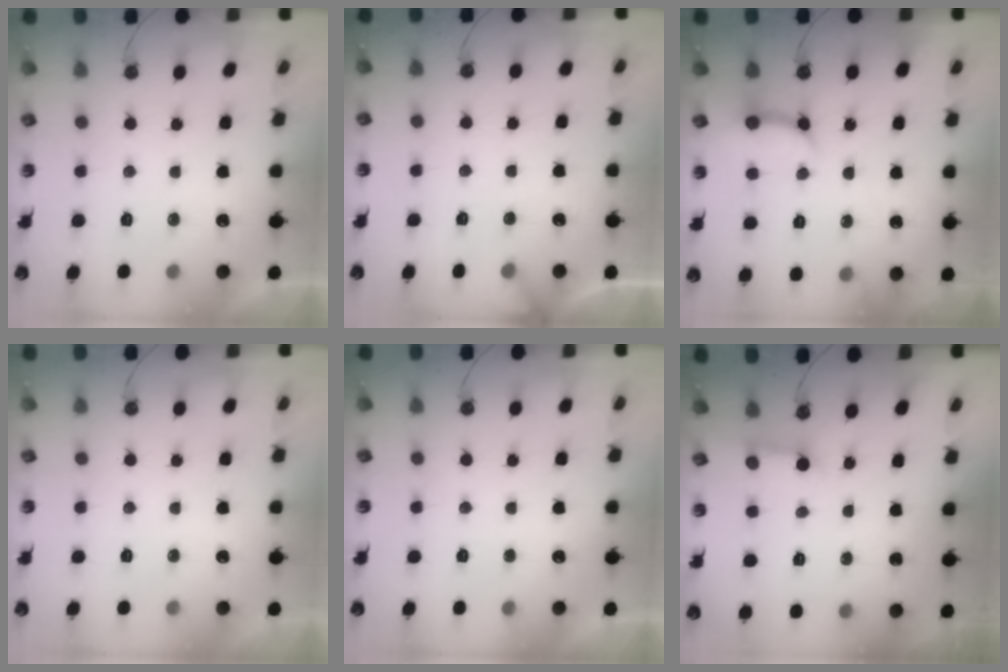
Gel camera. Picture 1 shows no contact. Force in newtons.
{"total": 3.7, "press": 3.7, "slide": 0.3}
{"total": 12.1, "press": 12.1, "slide": 1.1}
{"total": 0.0}
{"total": 3.7, "press": 3.6, "slide": 0.4}
{"total": 2.9, "press": 2.9, "slide": 0.4}